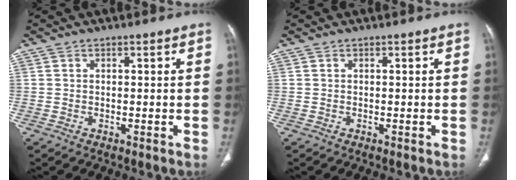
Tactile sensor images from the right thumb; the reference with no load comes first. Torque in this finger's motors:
{"motor_torque": [0.00, 0.00, 0.08, 0.05, 0.02]}